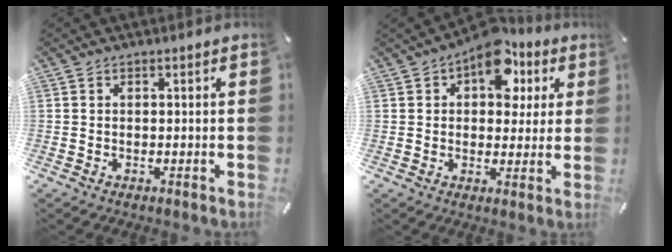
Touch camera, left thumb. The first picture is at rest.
{"total": 12.1, "force": [5.9, 7.4, 7.6], "torque": [-0.098, -0.026, 0.101]}